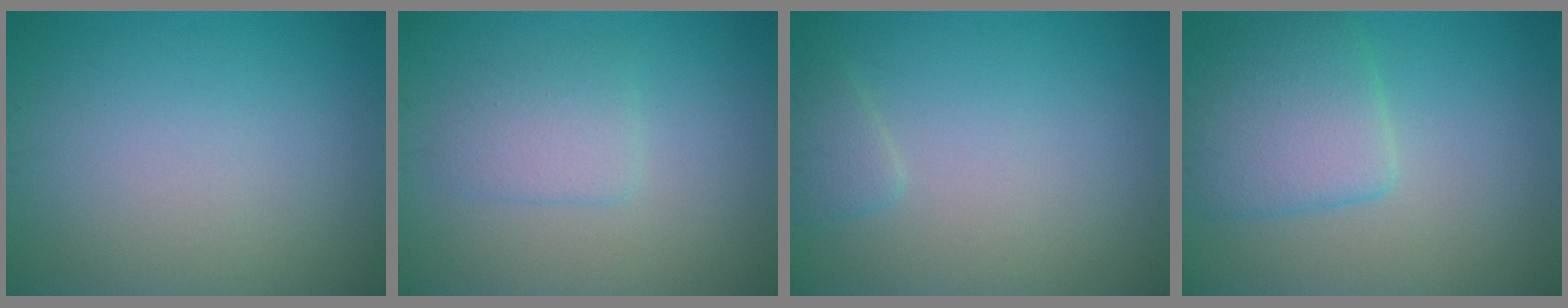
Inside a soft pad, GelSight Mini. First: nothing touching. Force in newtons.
{"total": 2.4, "press": 2.3, "slide": 0.5}
{"total": 1.3, "press": 1.3, "slide": 0.1}
{"total": 5.0, "press": 5.0, "slide": 0.3}